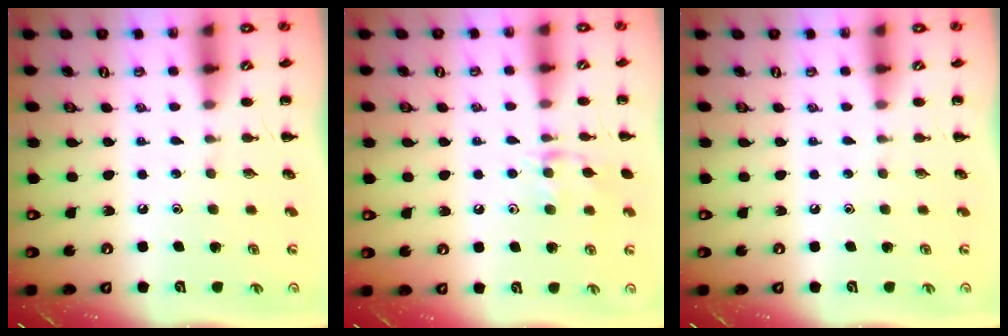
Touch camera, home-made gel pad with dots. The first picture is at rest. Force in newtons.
{"total": 8.8, "press": 8.8, "slide": 0.8}
{"total": 0.0}